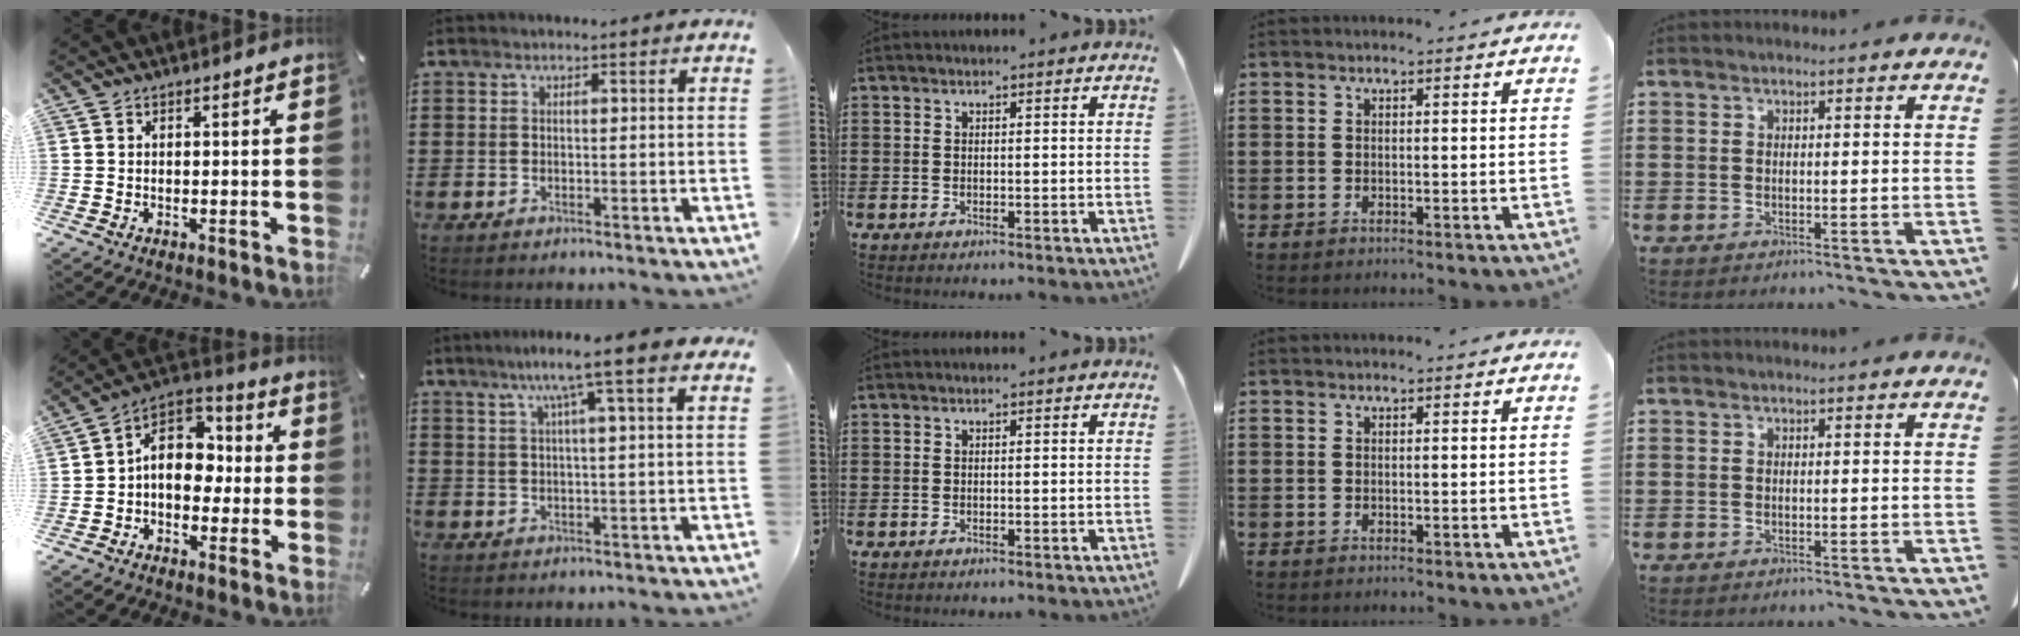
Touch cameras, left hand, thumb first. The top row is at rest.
{"thumb": {"total": 10.7, "force": [0.0, 8.4, 6.7], "torque": [-0.114, 0.004, -0.002]}, "index": {"total": 6.9, "force": [3.9, -0.3, 5.7], "torque": [-0.123, -0.001, 0.060]}}